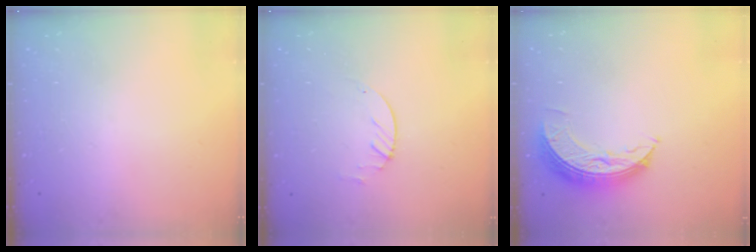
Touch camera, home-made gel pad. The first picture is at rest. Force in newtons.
{"total": 1.9, "press": 1.9, "slide": 0.3}
{"total": 7.9, "press": 7.9, "slide": 0.6}